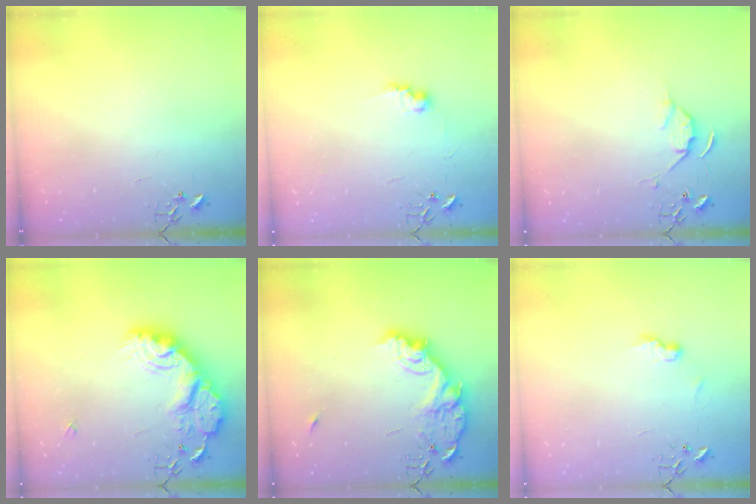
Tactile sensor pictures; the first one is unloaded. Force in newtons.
{"total": 7.5, "press": 7.4, "slide": 0.3}
{"total": 5.7, "press": 5.7, "slide": 0.8}
{"total": 22.6, "press": 22.5, "slide": 1.9}
{"total": 15.3, "press": 15.2, "slide": 1.1}
{"total": 6.7, "press": 6.7, "slide": 0.4}